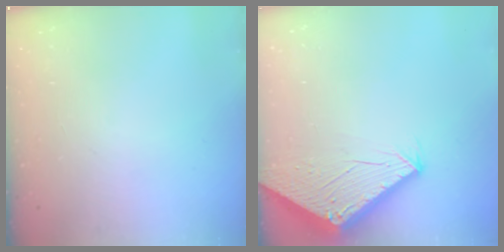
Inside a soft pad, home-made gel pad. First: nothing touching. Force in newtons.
{"total": 2.7, "press": 2.7, "slide": 0.1}